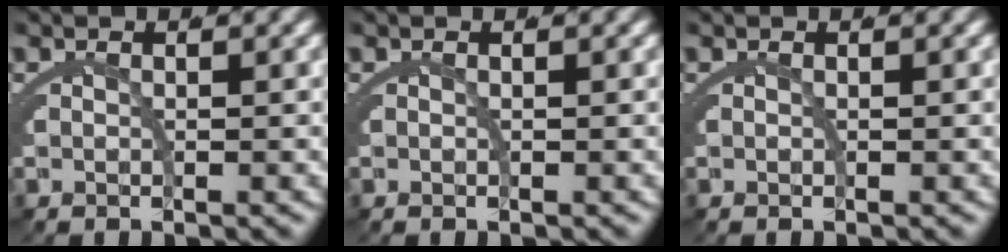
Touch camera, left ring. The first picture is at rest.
{"total": 0.0}
{"total": 0.0}